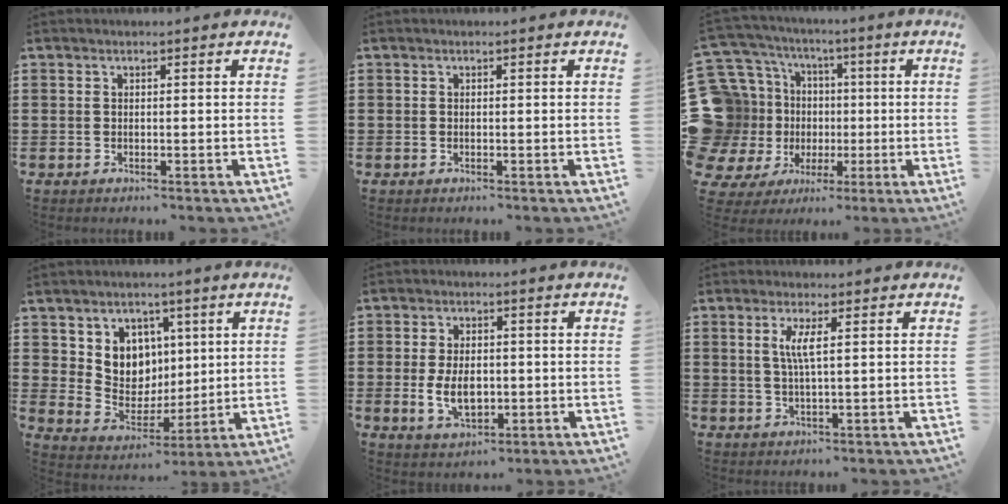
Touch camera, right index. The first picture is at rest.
{"total": 0.0}
{"total": 13.3, "force": [-1.8, 13.0, 2.3], "torque": [-0.125, -0.017, 0.005]}
{"total": 7.5, "force": [3.2, 6.7, 1.0], "torque": [-0.050, -0.025, 0.061]}
{"total": 5.9, "force": [-0.8, 3.6, 4.6], "torque": [-0.090, 0.000, -0.018]}
{"total": 3.3, "force": [0.8, 0.1, 3.2], "torque": [-0.065, -0.002, 0.011]}